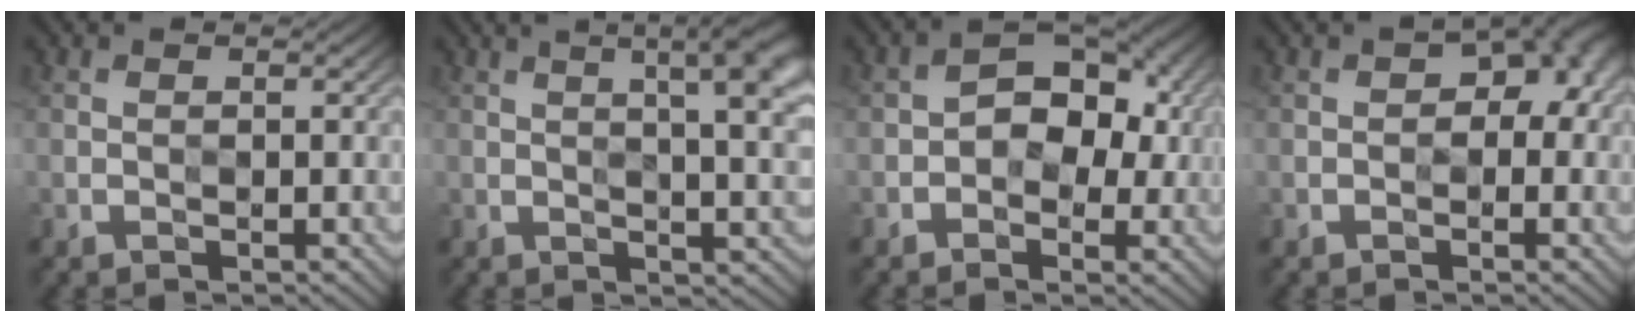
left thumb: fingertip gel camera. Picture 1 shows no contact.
{"total": 9.7, "force": [4.0, 2.6, 8.5], "torque": [-0.083, 0.030, 0.041]}
{"total": 5.9, "force": [-0.4, 4.1, 4.2], "torque": [-0.047, 0.006, -0.018]}
{"total": 5.4, "force": [0.5, 3.5, 4.1], "torque": [-0.035, 0.006, 0.002]}